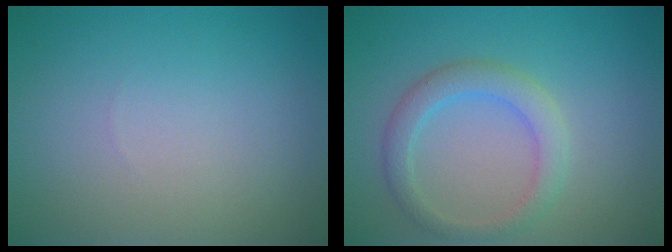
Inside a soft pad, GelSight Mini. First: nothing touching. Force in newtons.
{"total": 2.9, "press": 2.9, "slide": 0.3}